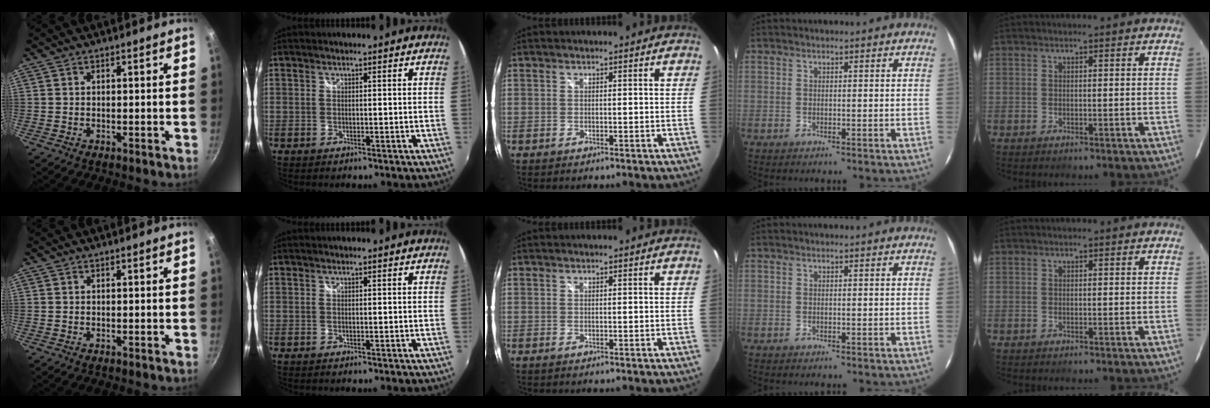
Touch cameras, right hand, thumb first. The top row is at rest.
{}